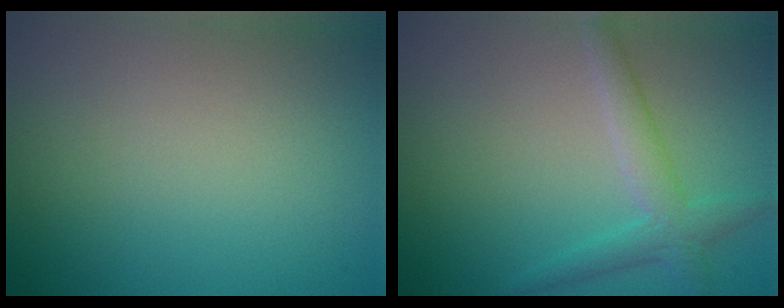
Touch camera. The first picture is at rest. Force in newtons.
{"total": 2.8, "press": 2.8, "slide": 0.2}